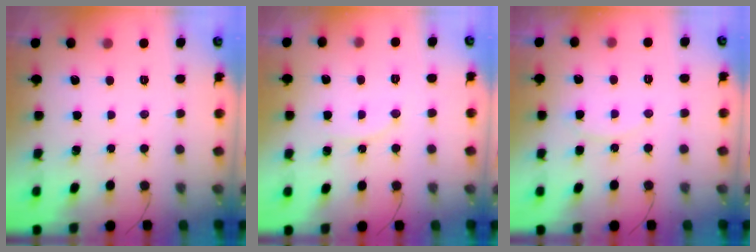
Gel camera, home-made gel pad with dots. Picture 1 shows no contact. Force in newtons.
{"total": 6.1, "press": 6.1, "slide": 0.5}
{"total": 5.8, "press": 5.8, "slide": 0.6}